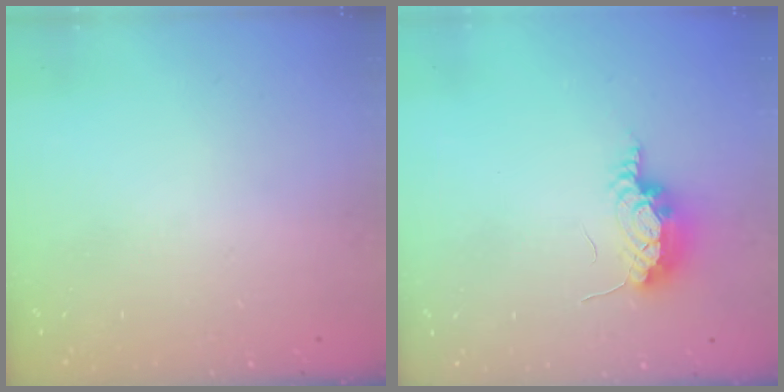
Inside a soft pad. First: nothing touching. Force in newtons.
{"total": 10.6, "press": 8.5, "slide": 6.4}